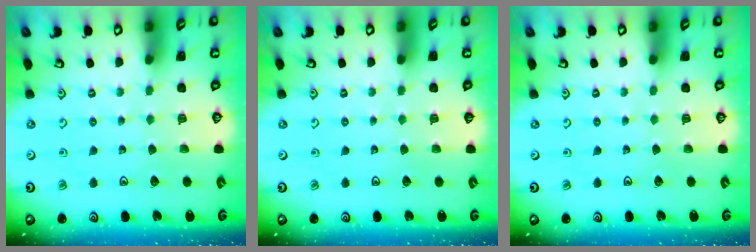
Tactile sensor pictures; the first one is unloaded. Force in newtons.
{"total": 0.0}
{"total": 0.0}